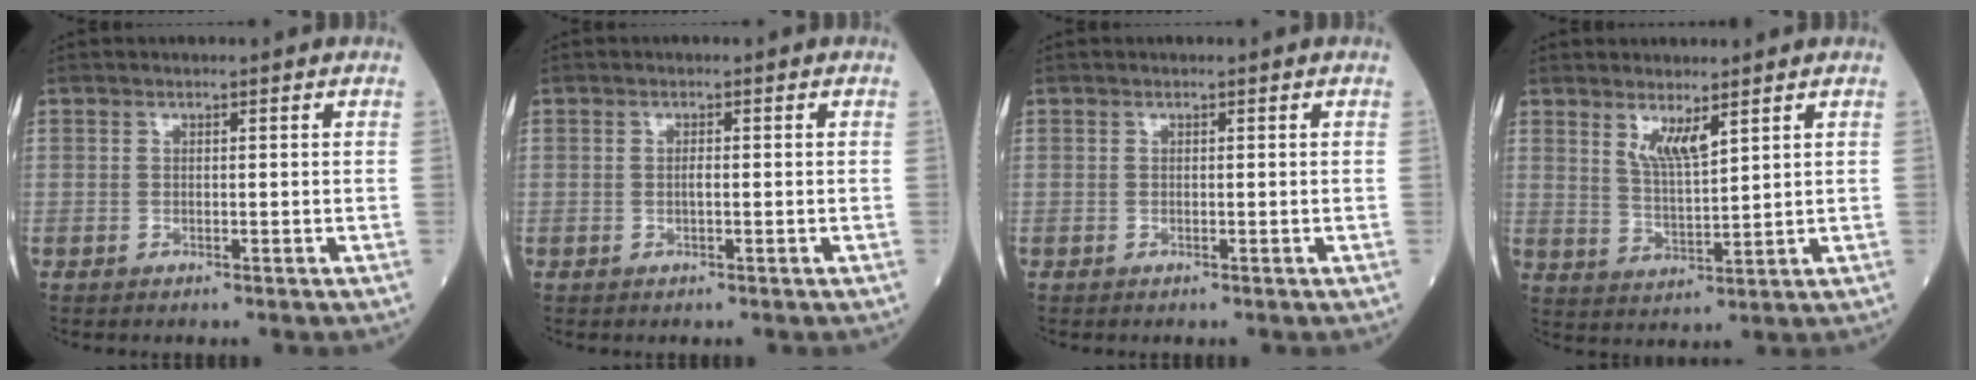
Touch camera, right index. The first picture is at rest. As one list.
[{"total": 0.8, "force": [-0.2, 0.1, 0.8], "torque": [-0.020, 0.000, -0.003]}, {"total": 0.0}, {"total": 4.6, "force": [2.9, 0.6, 3.5], "torque": [-0.076, -0.012, 0.062]}]